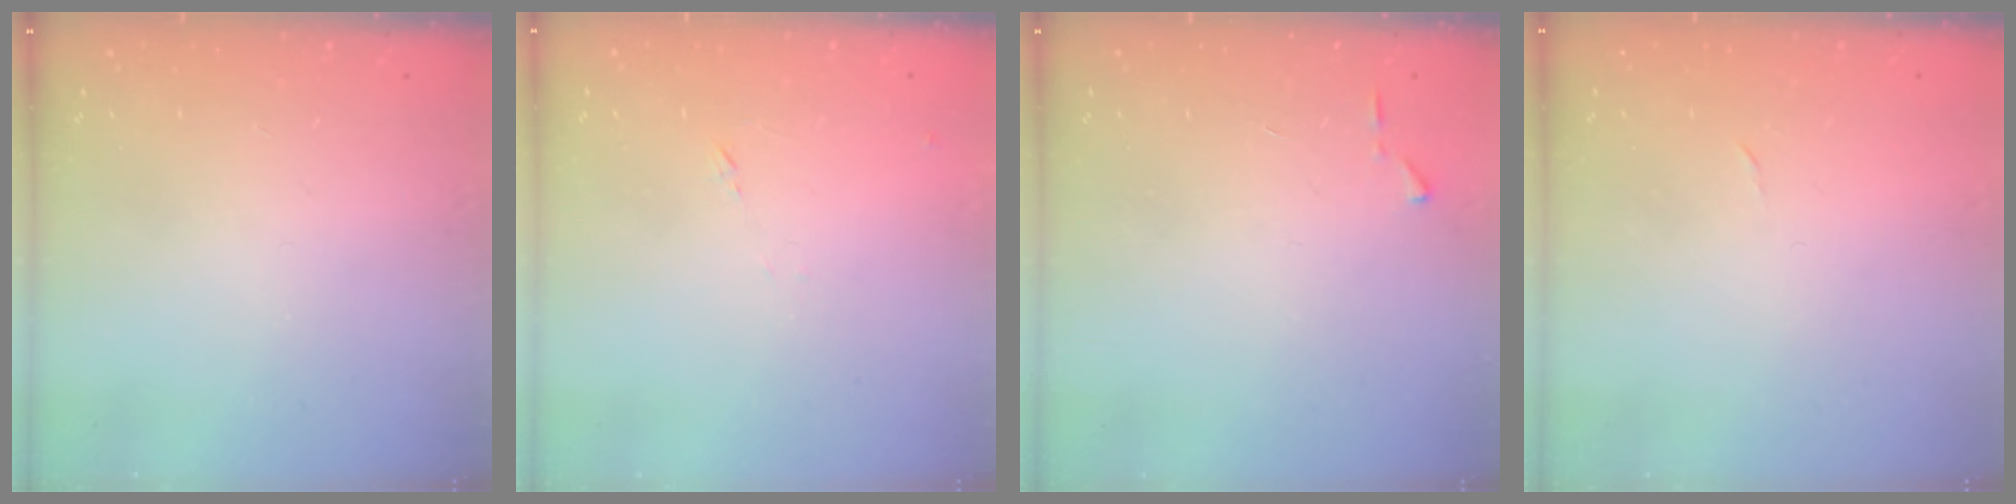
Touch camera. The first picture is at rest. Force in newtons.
{"total": 7.2, "press": 7.1, "slide": 0.6}
{"total": 3.6, "press": 3.6, "slide": 0.5}
{"total": 2.3, "press": 2.3, "slide": 0.4}